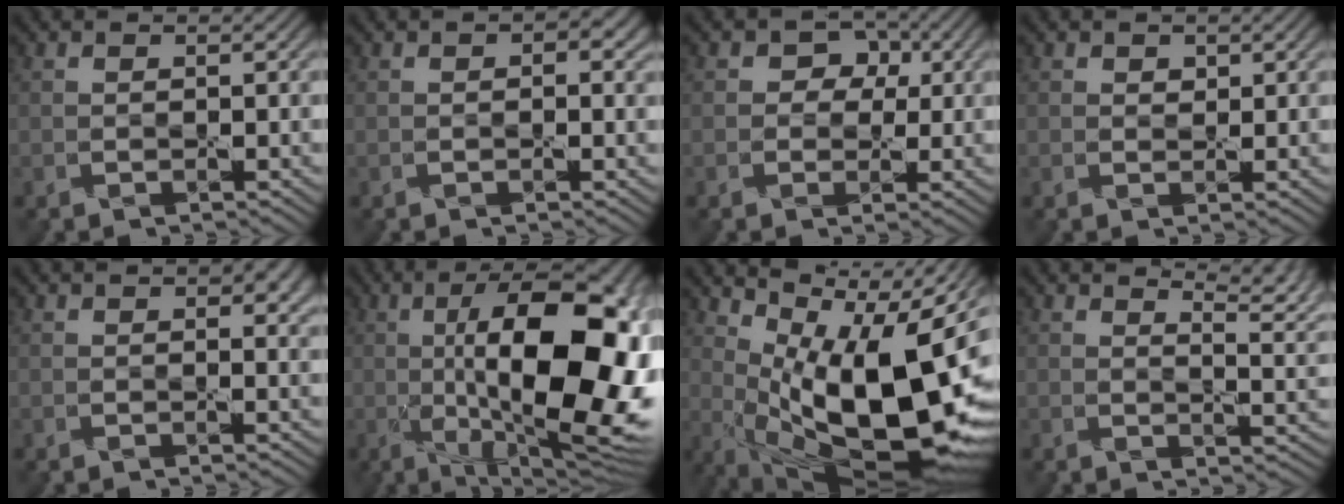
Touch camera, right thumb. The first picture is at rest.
{"total": 2.3, "force": [0.8, 1.1, 1.9], "torque": [-0.025, -0.002, 0.013]}
{"total": 3.9, "force": [0.9, 3.5, 1.5], "torque": [-0.007, 0.004, -0.005]}
{"total": 1.0, "force": [0.8, 0.7, 0.1], "torque": [0.000, -0.002, 0.016]}
{"total": 3.9, "force": [1.7, 1.3, 3.3], "torque": [-0.040, 0.000, 0.025]}
{"total": 18.8, "force": [-0.4, 7.2, 17.3], "torque": [-0.256, 0.014, -0.006]}
{"total": 17.6, "force": [2.0, 7.7, 15.7], "torque": [-0.230, -0.004, 0.053]}
{"total": 7.9, "force": [5.6, 2.0, 5.1], "torque": [-0.061, 0.018, 0.072]}